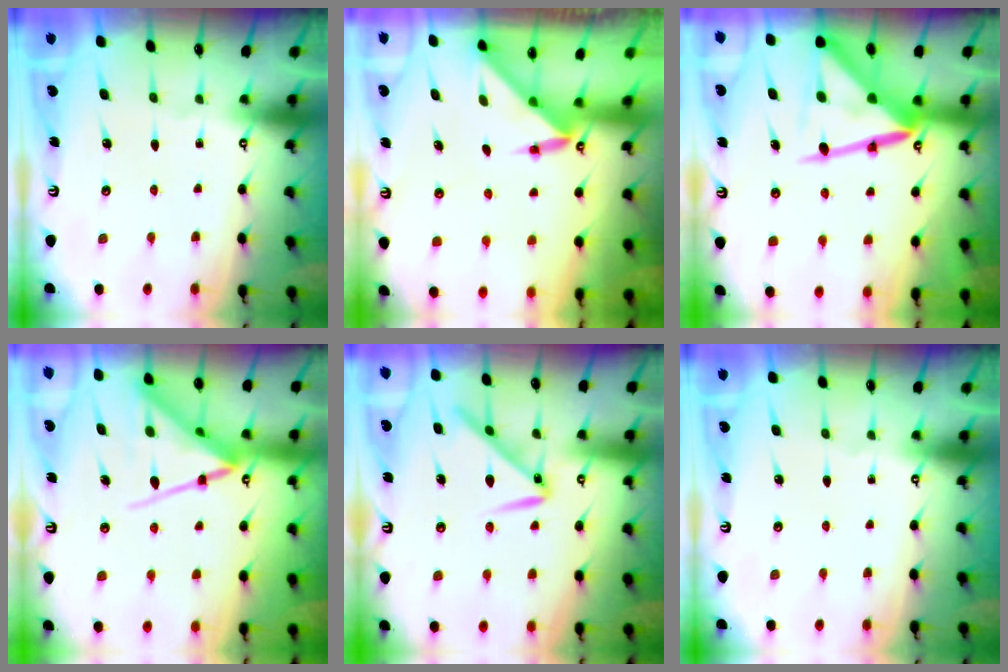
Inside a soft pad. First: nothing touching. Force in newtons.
{"total": 3.3, "press": 3.3, "slide": 0.2}
{"total": 15.3, "press": 15.2, "slide": 1.4}
{"total": 14.9, "press": 14.8, "slide": 1.5}
{"total": 10.3, "press": 10.3, "slide": 0.4}
{"total": 0.0}